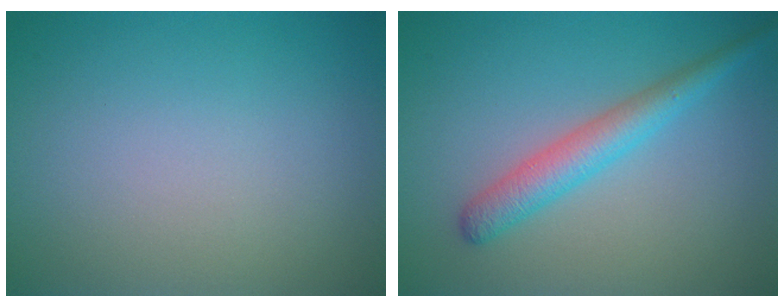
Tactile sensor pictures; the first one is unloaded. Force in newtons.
{"total": 3.4, "press": 3.4, "slide": 0.1}